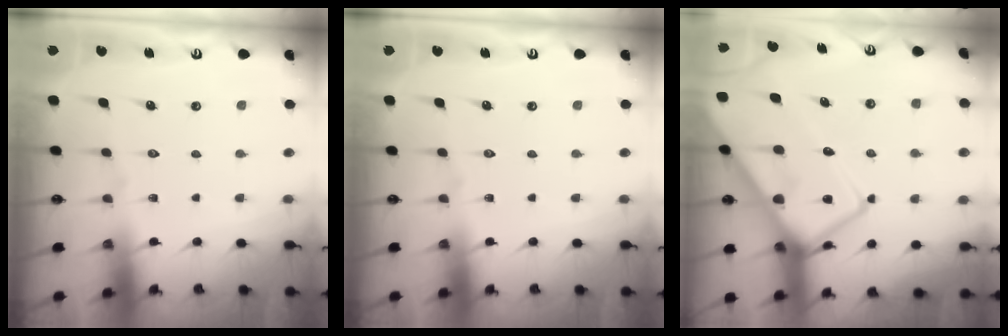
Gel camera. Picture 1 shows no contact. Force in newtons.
{"total": 0.0}
{"total": 17.9, "press": 17.9, "slide": 1.6}